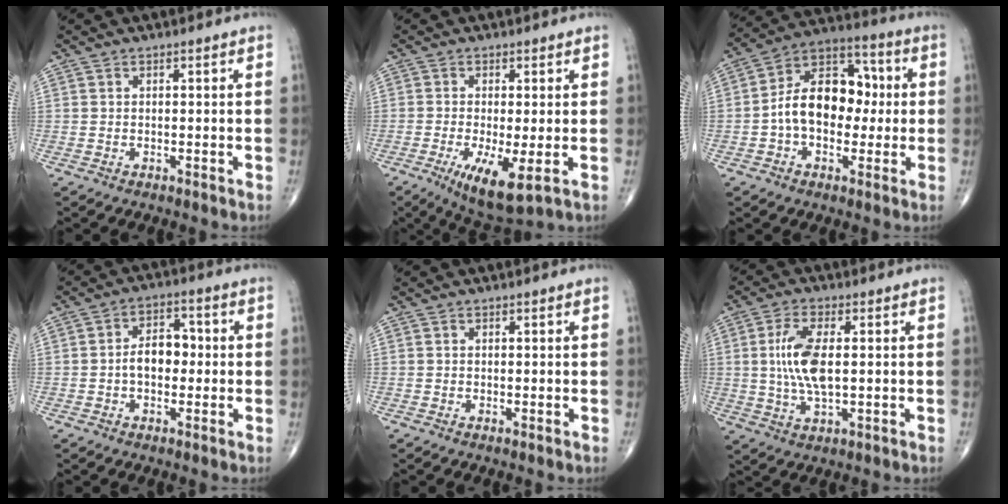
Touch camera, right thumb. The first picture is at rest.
{"total": 8.8, "force": [-2.5, 2.3, 8.1], "torque": [-0.141, -0.022, -0.037]}
{"total": 14.9, "force": [-0.3, 10.1, 11.0], "torque": [-0.146, 0.045, -0.014]}
{"total": 6.4, "force": [-0.5, 4.2, 4.8], "torque": [-0.060, 0.022, -0.016]}
{"total": 0.0}
{"total": 9.3, "force": [0.8, 3.8, 8.4], "torque": [-0.179, -0.004, 0.017]}